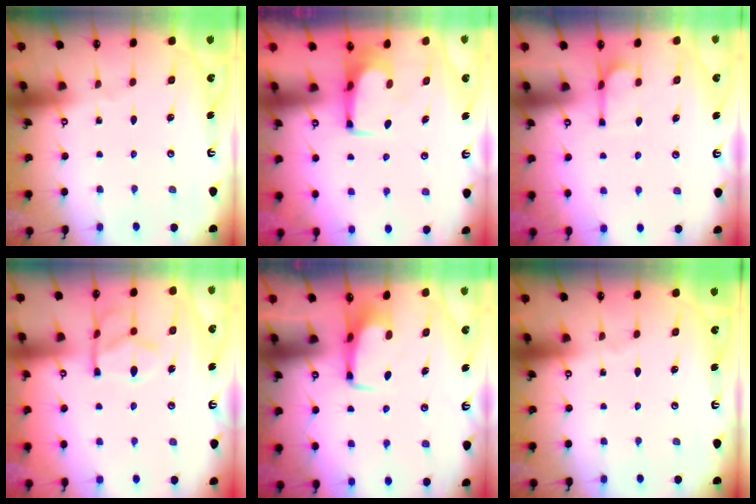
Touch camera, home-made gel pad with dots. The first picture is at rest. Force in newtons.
{"total": 1.6, "press": 1.5, "slide": 0.3}
{"total": 2.2, "press": 1.8, "slide": 1.2}
{"total": 6.8, "press": 6.5, "slide": 1.7}
{"total": 3.0, "press": 3.0, "slide": 0.4}
{"total": 0.0}